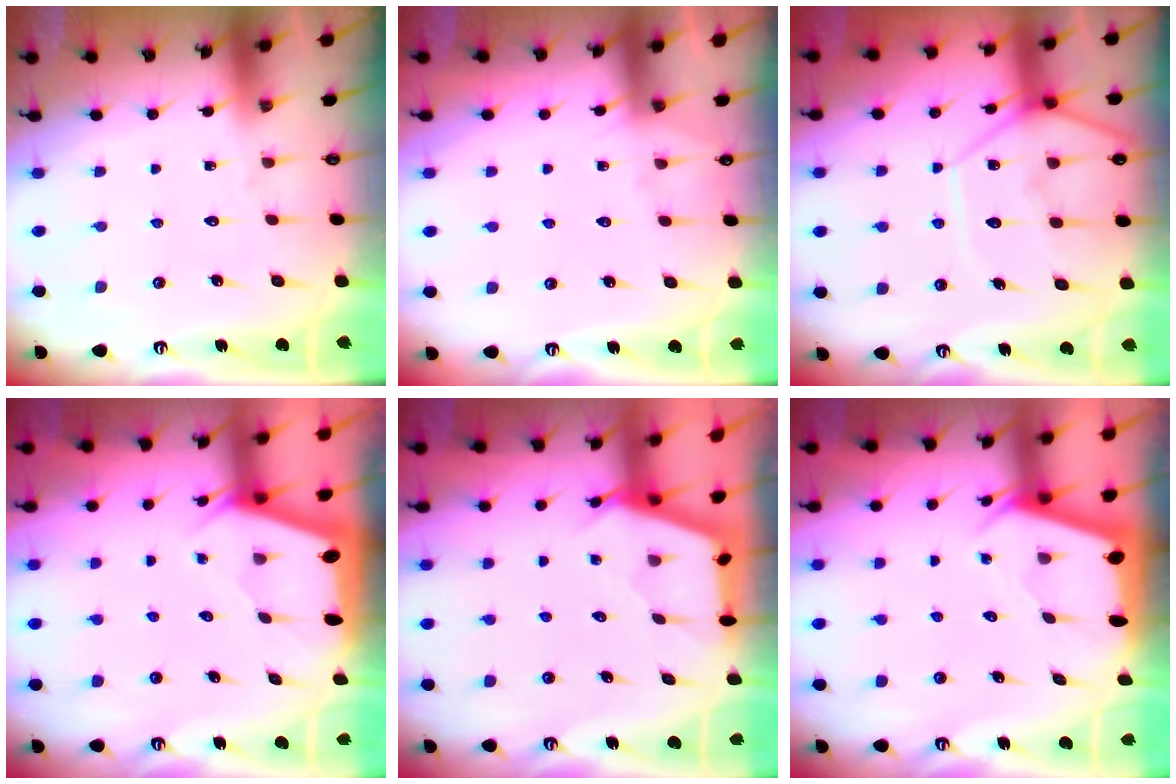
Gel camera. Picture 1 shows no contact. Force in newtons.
{"total": 3.0, "press": 3.0, "slide": 0.4}
{"total": 10.6, "press": 10.5, "slide": 1.2}
{"total": 2.9, "press": 2.9, "slide": 0.1}
{"total": 2.8, "press": 2.8, "slide": 0.4}
{"total": 2.5, "press": 2.5, "slide": 0.3}